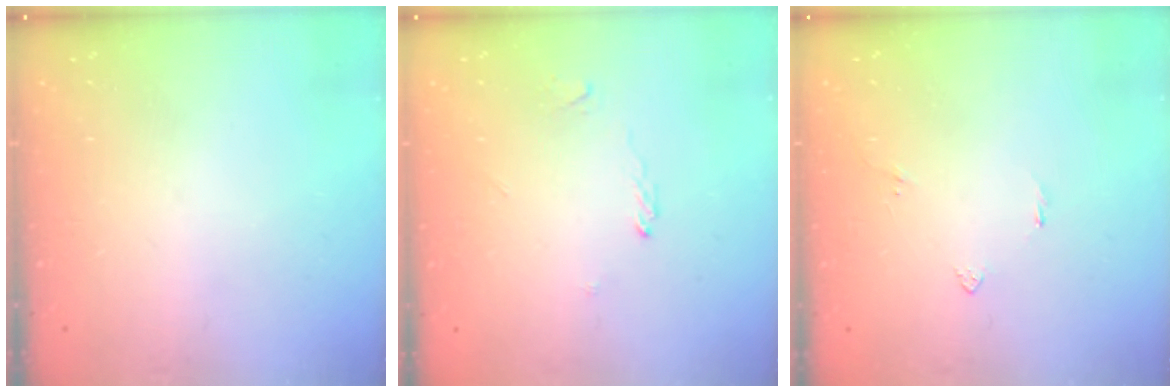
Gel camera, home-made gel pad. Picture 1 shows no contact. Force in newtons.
{"total": 1.7, "press": 1.7, "slide": 0.3}
{"total": 2.7, "press": 2.7, "slide": 0.5}